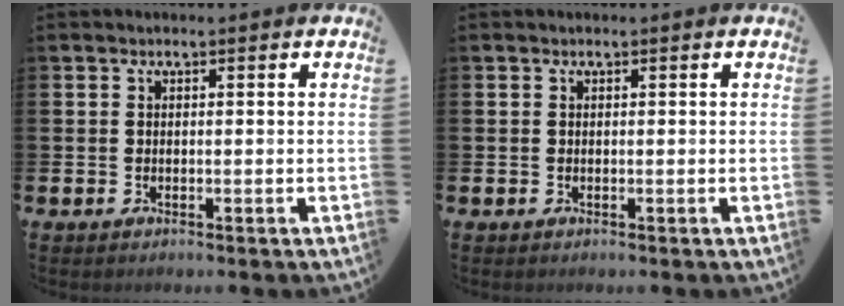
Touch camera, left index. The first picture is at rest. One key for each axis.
{"total": 0.0}